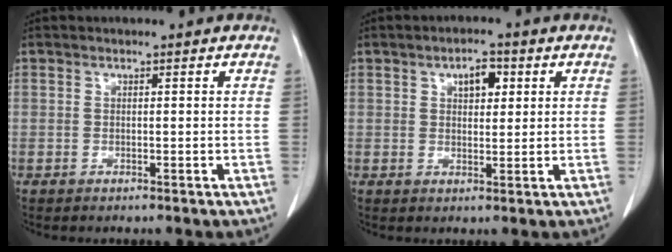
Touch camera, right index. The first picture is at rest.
{"total": 3.9, "force": [1.6, 1.9, 3.0], "torque": [-0.046, 0.005, 0.024]}